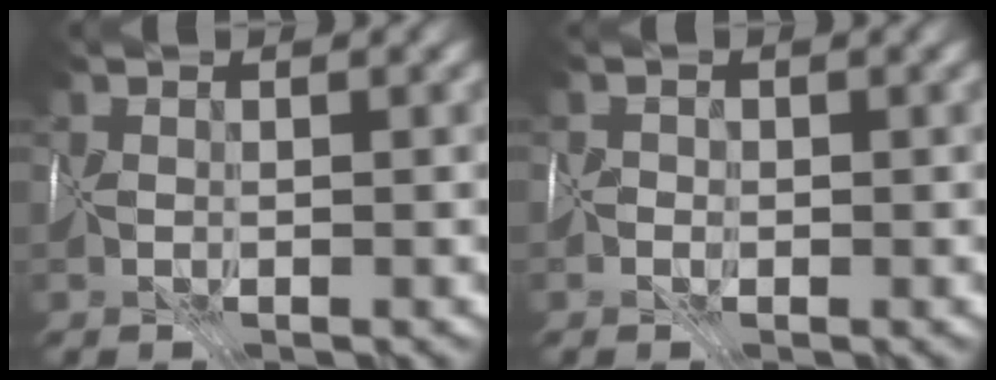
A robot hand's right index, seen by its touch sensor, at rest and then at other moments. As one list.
[{"total": 0.9, "force": [-0.3, 0.0, -0.9], "torque": [0.031, 0.009, -0.015]}]